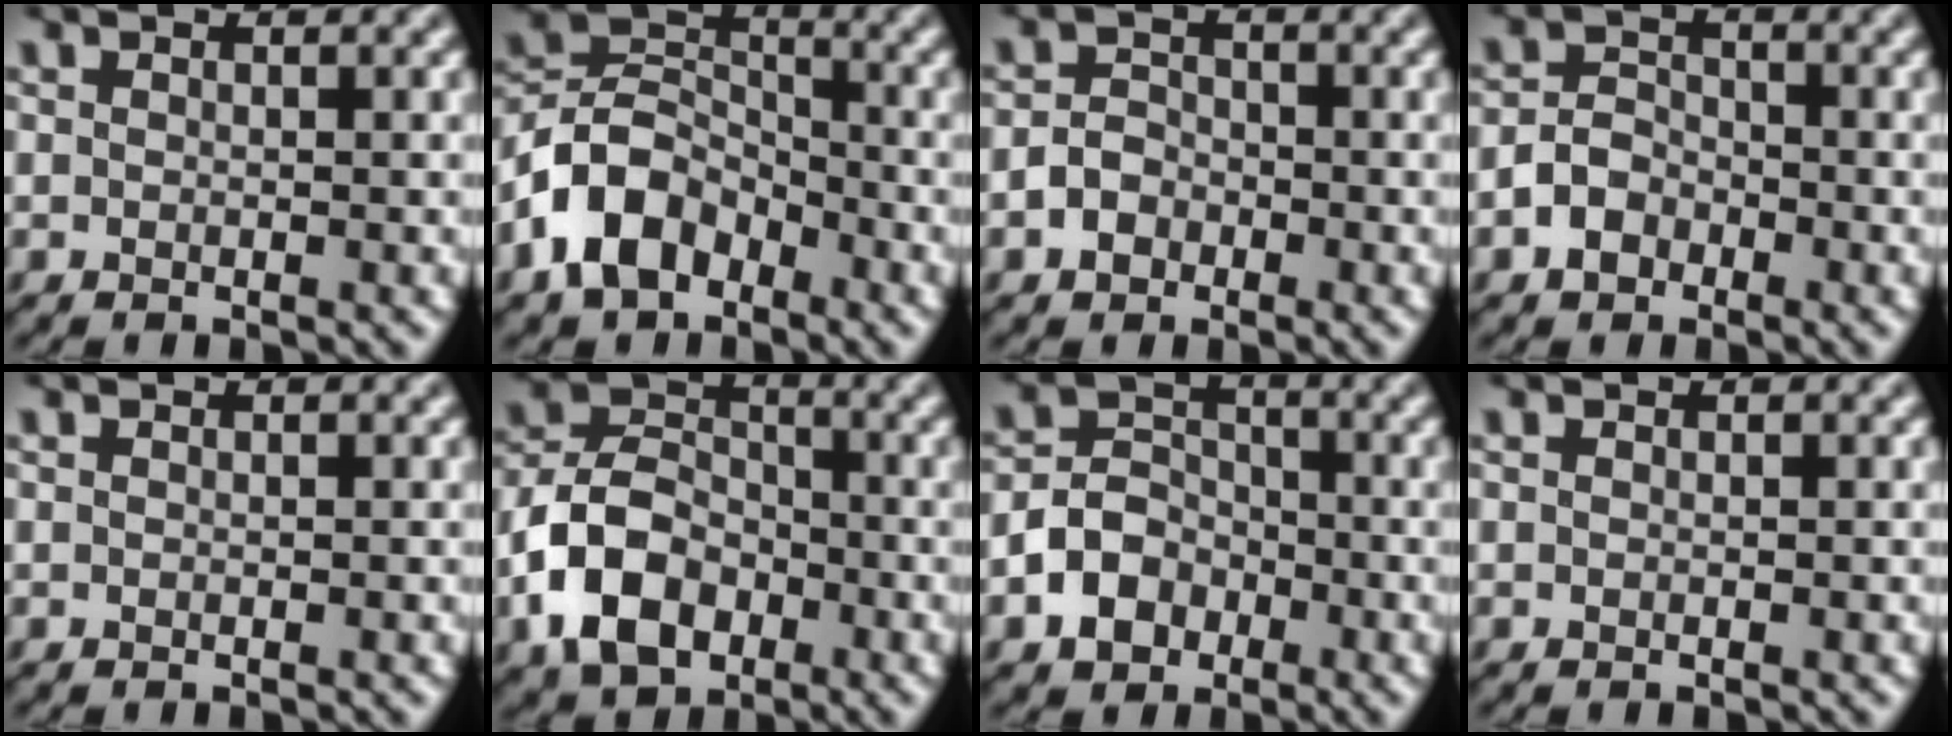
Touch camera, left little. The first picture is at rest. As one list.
[{"total": 6.8, "force": [-3.7, 4.4, 3.6], "torque": [-0.072, 0.007, -0.085]}, {"total": 2.2, "force": [-1.1, 1.7, 0.9], "torque": [-0.010, 0.004, -0.028]}, {"total": 2.6, "force": [-1.4, 1.9, 1.2], "torque": [-0.021, 0.008, -0.029]}, {"total": 0.0}, {"total": 7.9, "force": [-3.1, 5.5, 4.7], "torque": [-0.095, 0.007, -0.072]}, {"total": 4.4, "force": [-2.0, 3.5, 1.9], "torque": [-0.028, 0.003, -0.046]}, {"total": 0.0}]